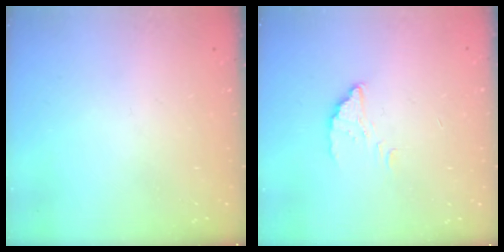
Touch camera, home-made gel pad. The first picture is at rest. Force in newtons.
{"total": 2.2, "press": 2.2, "slide": 0.2}